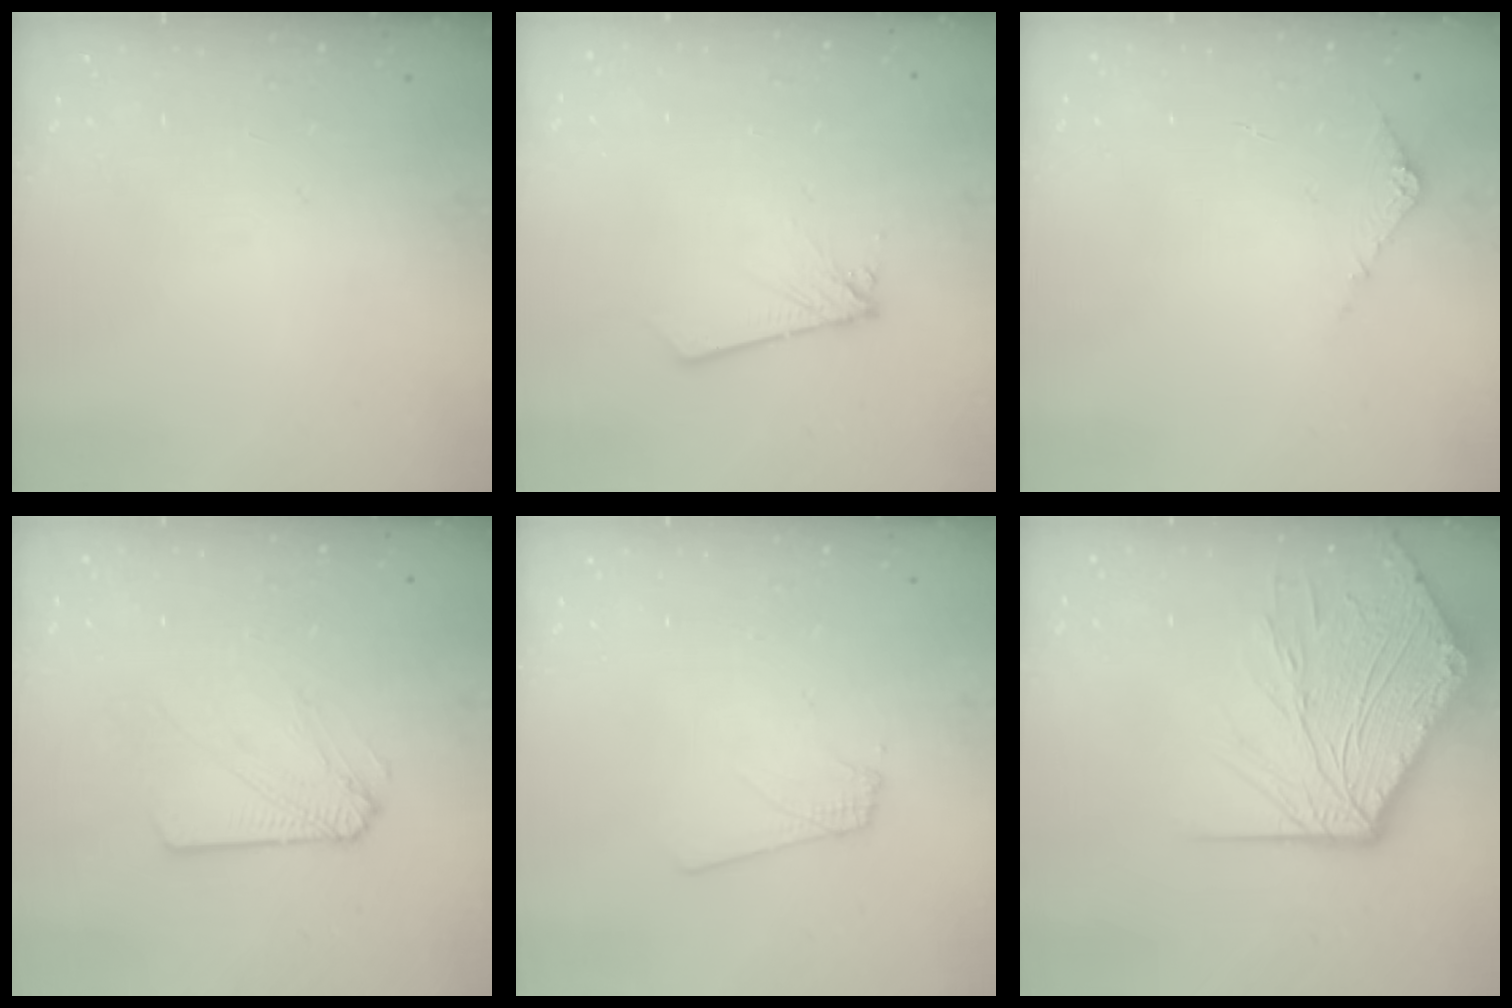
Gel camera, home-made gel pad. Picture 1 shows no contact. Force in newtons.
{"total": 1.9, "press": 1.9, "slide": 0.1}
{"total": 5.5, "press": 5.5, "slide": 0.7}
{"total": 5.3, "press": 5.3, "slide": 0.7}
{"total": 3.5, "press": 3.5, "slide": 0.3}
{"total": 17.4, "press": 17.3, "slide": 2.2}